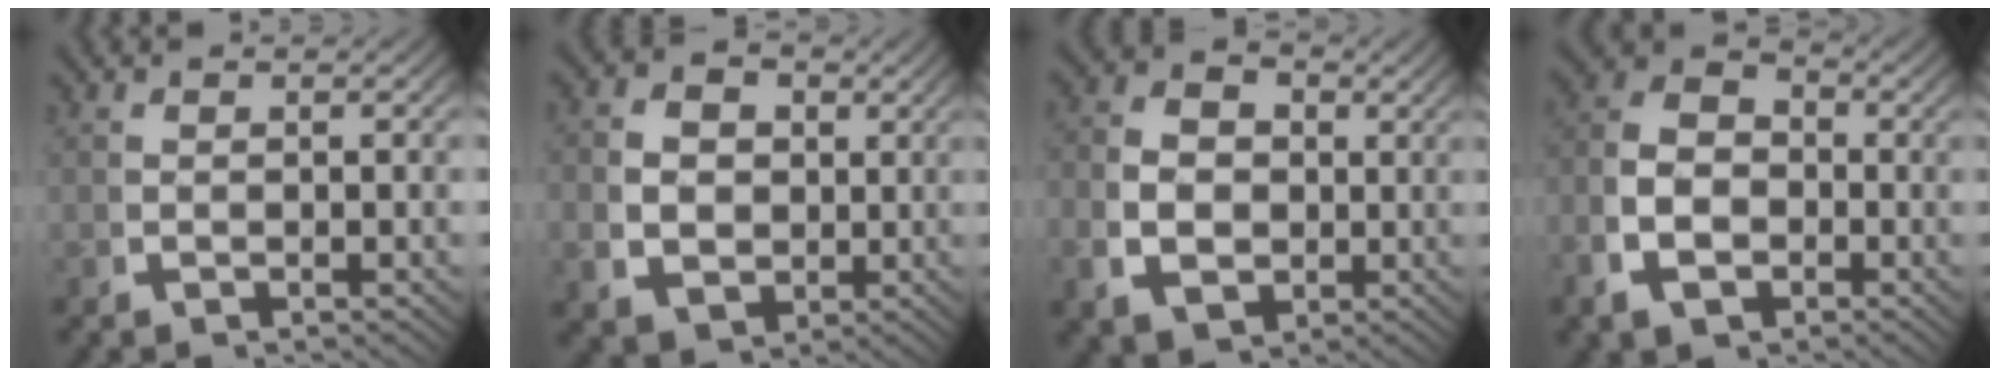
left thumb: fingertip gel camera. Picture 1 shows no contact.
{"total": 6.7, "force": [0.4, 5.6, 3.8], "torque": [-0.080, -0.030, 0.017]}
{"total": 7.0, "force": [0.1, 5.4, 4.5], "torque": [-0.086, -0.016, 0.007]}
{"total": 8.3, "force": [-0.3, 6.2, 5.5], "torque": [-0.103, -0.006, -0.009]}